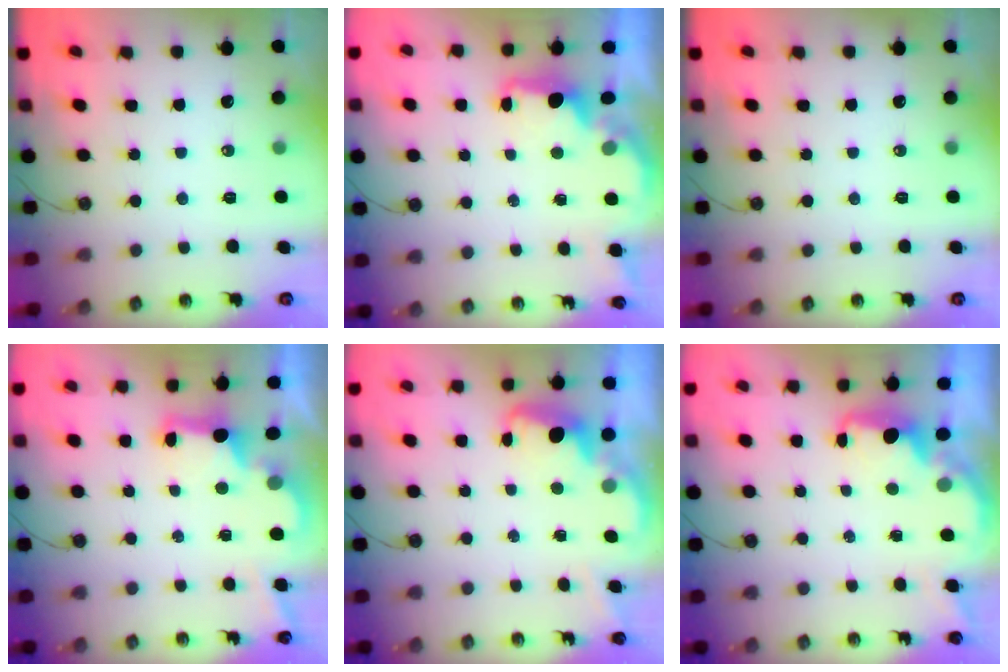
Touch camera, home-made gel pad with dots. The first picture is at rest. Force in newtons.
{"total": 1.6, "press": 1.5, "slide": 0.5}
{"total": 0.0}
{"total": 2.8, "press": 2.6, "slide": 0.9}
{"total": 2.6, "press": 2.4, "slide": 0.8}
{"total": 2.3, "press": 2.1, "slide": 0.8}